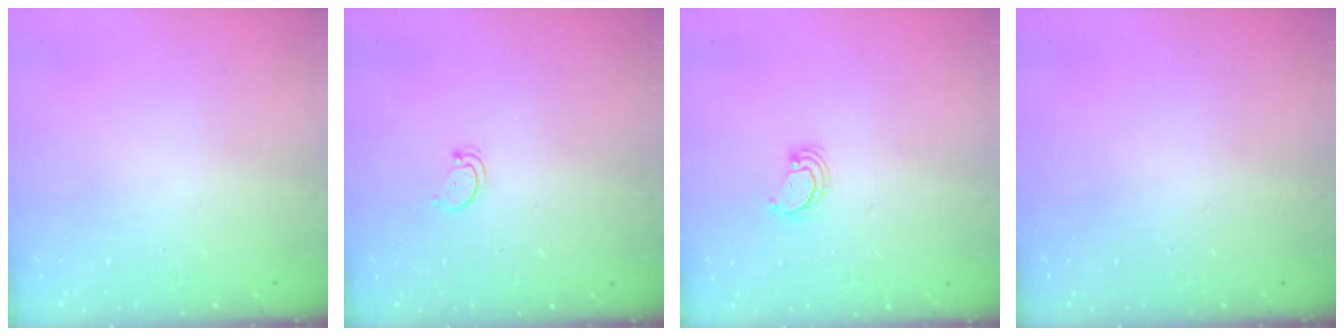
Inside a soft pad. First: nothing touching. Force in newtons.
{"total": 2.8, "press": 2.7, "slide": 0.3}
{"total": 2.6, "press": 2.6, "slide": 0.3}
{"total": 0.0}